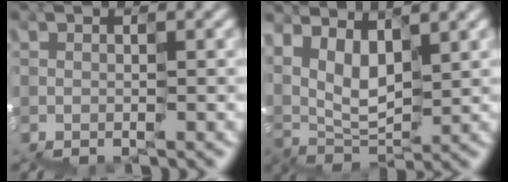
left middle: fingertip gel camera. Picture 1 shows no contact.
{"total": 3.6, "force": [3.1, 1.3, 1.3], "torque": [-0.035, 0.012, 0.059]}